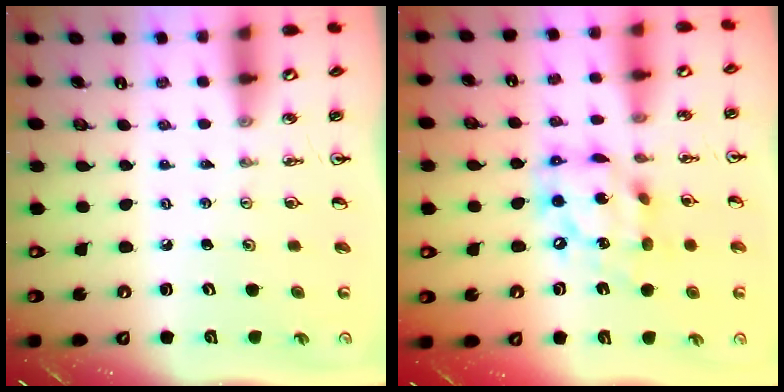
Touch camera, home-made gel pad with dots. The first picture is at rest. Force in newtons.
{"total": 14.8, "press": 14.7, "slide": 1.7}